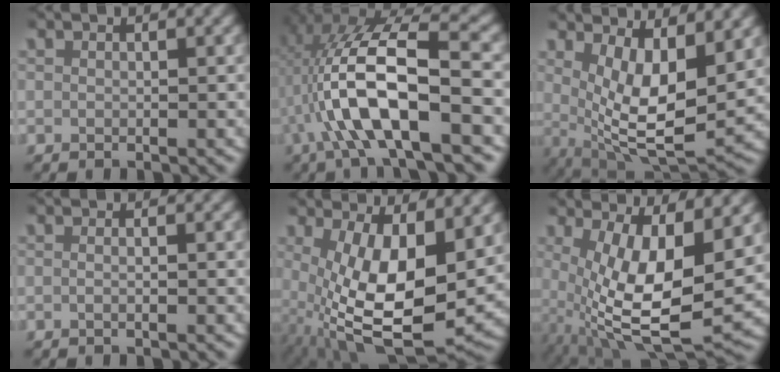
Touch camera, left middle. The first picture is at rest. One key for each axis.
{"total": 10.5, "fx": -0.3, "fy": 4.1, "fz": 9.6, "tx": -0.190, "ty": -0.004, "tz": 0.001}
{"total": 9.7, "fx": 1.2, "fy": 4.9, "fz": 8.3, "tx": -0.142, "ty": -0.038, "tz": 0.036}
{"total": 0.7, "fx": -0.2, "fy": -0.2, "fz": 0.6, "tx": -0.016, "ty": -0.002, "tz": -0.004}
{"total": 12.2, "fx": -2.0, "fy": 6.0, "fz": 10.4, "tx": -0.201, "ty": -0.072, "tz": 0.008}
{"total": 11.2, "fx": -1.0, "fy": 5.4, "fz": 9.8, "tx": -0.187, "ty": -0.057, "tz": 0.015}